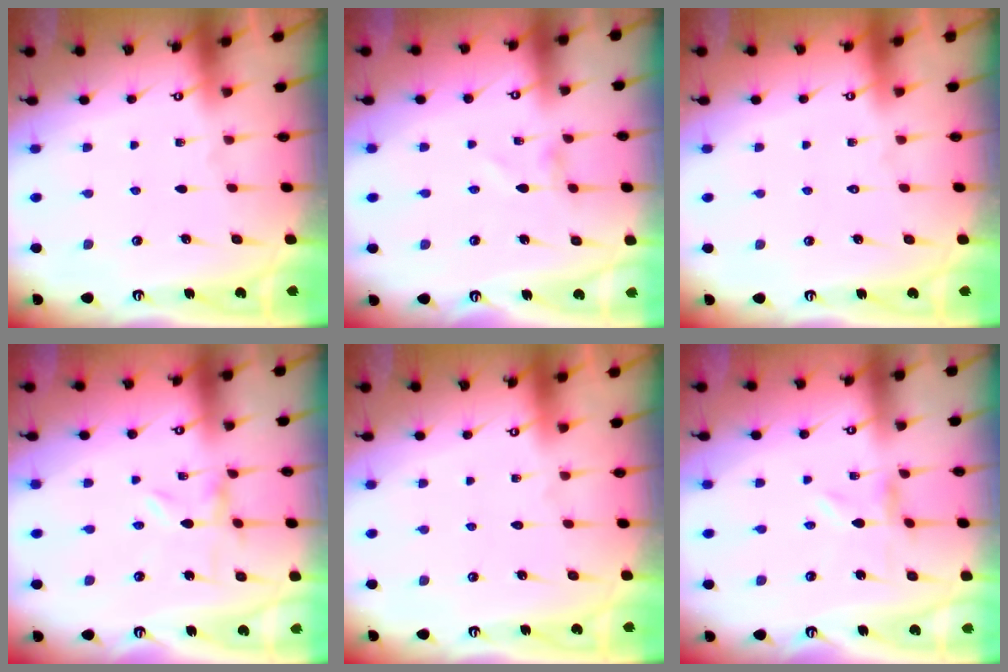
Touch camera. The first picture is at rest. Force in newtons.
{"total": 1.1, "press": 1.1, "slide": 0.0}
{"total": 1.7, "press": 1.7, "slide": 0.1}
{"total": 0.0}
{"total": 1.8, "press": 1.8, "slide": 0.1}
{"total": 0.0}